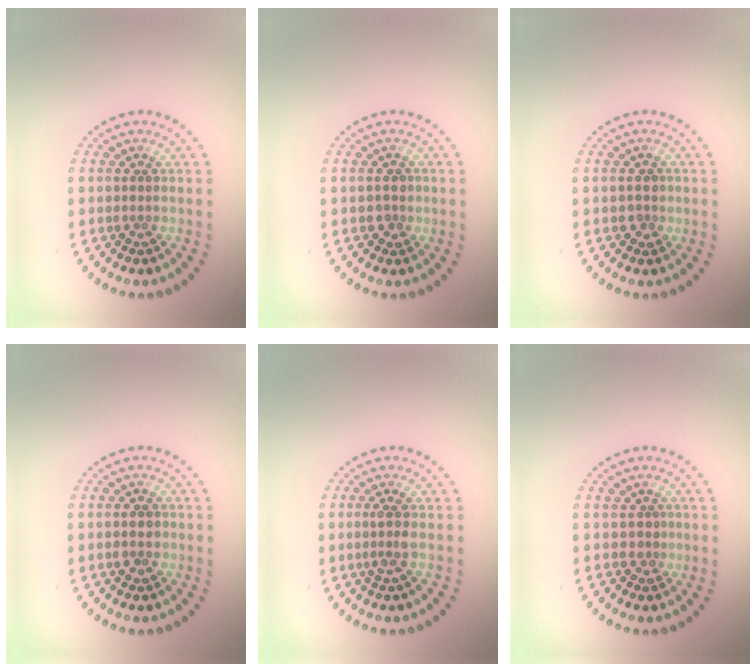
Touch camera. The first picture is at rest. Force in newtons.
{"total": 1.4, "press": 1.2, "slide": 0.5}
{"total": 1.4, "press": 1.2, "slide": 0.5}
{"total": 1.6, "press": 1.5, "slide": 0.5}
{"total": 1.4, "press": 1.1, "slide": 0.8}
{"total": 0.8, "press": 0.4, "slide": 0.7}